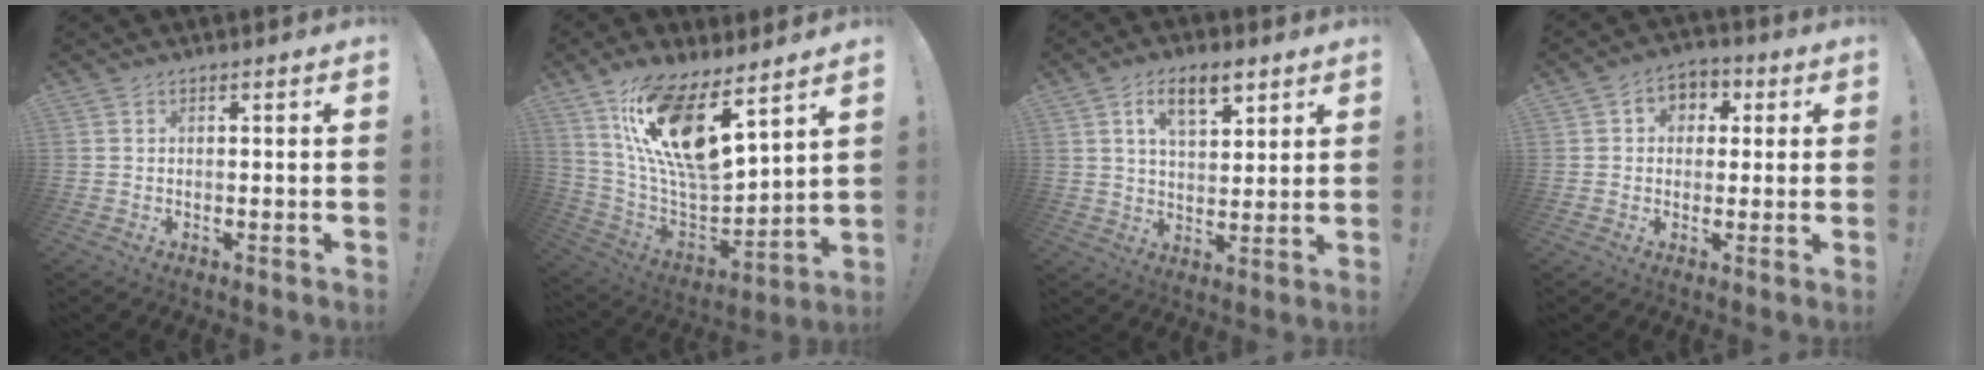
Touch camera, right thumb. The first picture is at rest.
{"total": 17.9, "force": [10.6, 5.7, 13.3], "torque": [-0.255, -0.080, 0.187]}
{"total": 9.8, "force": [5.2, 4.8, 6.8], "torque": [-0.107, -0.008, 0.094]}
{"total": 5.7, "force": [0.4, 5.2, 2.2], "torque": [-0.023, 0.006, 0.009]}